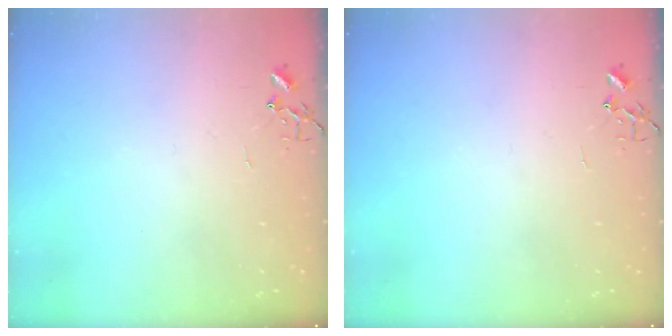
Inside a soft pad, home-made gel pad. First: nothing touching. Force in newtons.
{"total": 0.0}